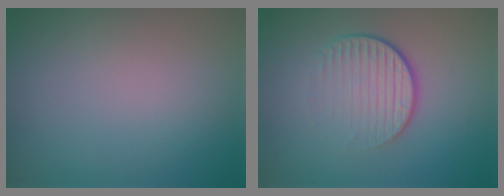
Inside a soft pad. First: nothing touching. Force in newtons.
{"total": 4.3, "press": 2.6, "slide": 3.4}